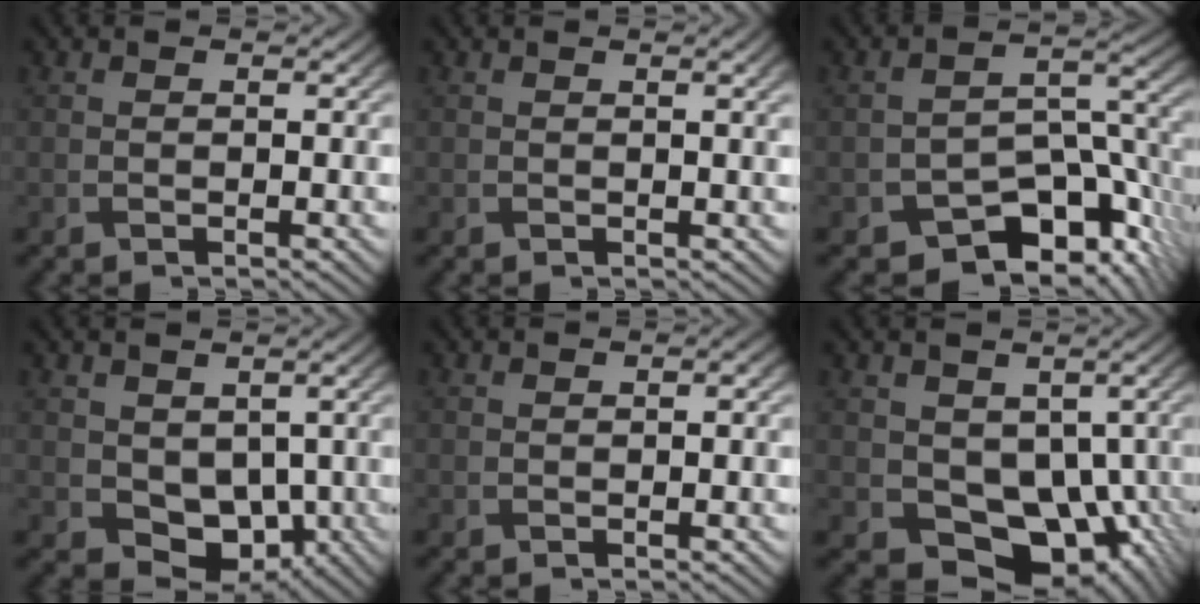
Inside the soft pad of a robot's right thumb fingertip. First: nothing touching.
{"total": 1.8, "force": [0.7, 0.3, 1.7], "torque": [-0.021, 0.004, 0.010]}
{"total": 10.7, "force": [-6.6, 6.0, 6.0], "torque": [-0.075, -0.024, -0.101]}
{"total": 5.9, "force": [0.1, 4.5, 3.8], "torque": [-0.081, -0.022, 0.011]}
{"total": 0.5, "force": [0.1, 0.2, 0.5], "torque": [-0.007, 0.001, 0.003]}
{"total": 10.6, "force": [-0.9, 8.0, 7.0], "torque": [-0.113, -0.042, 0.000]}